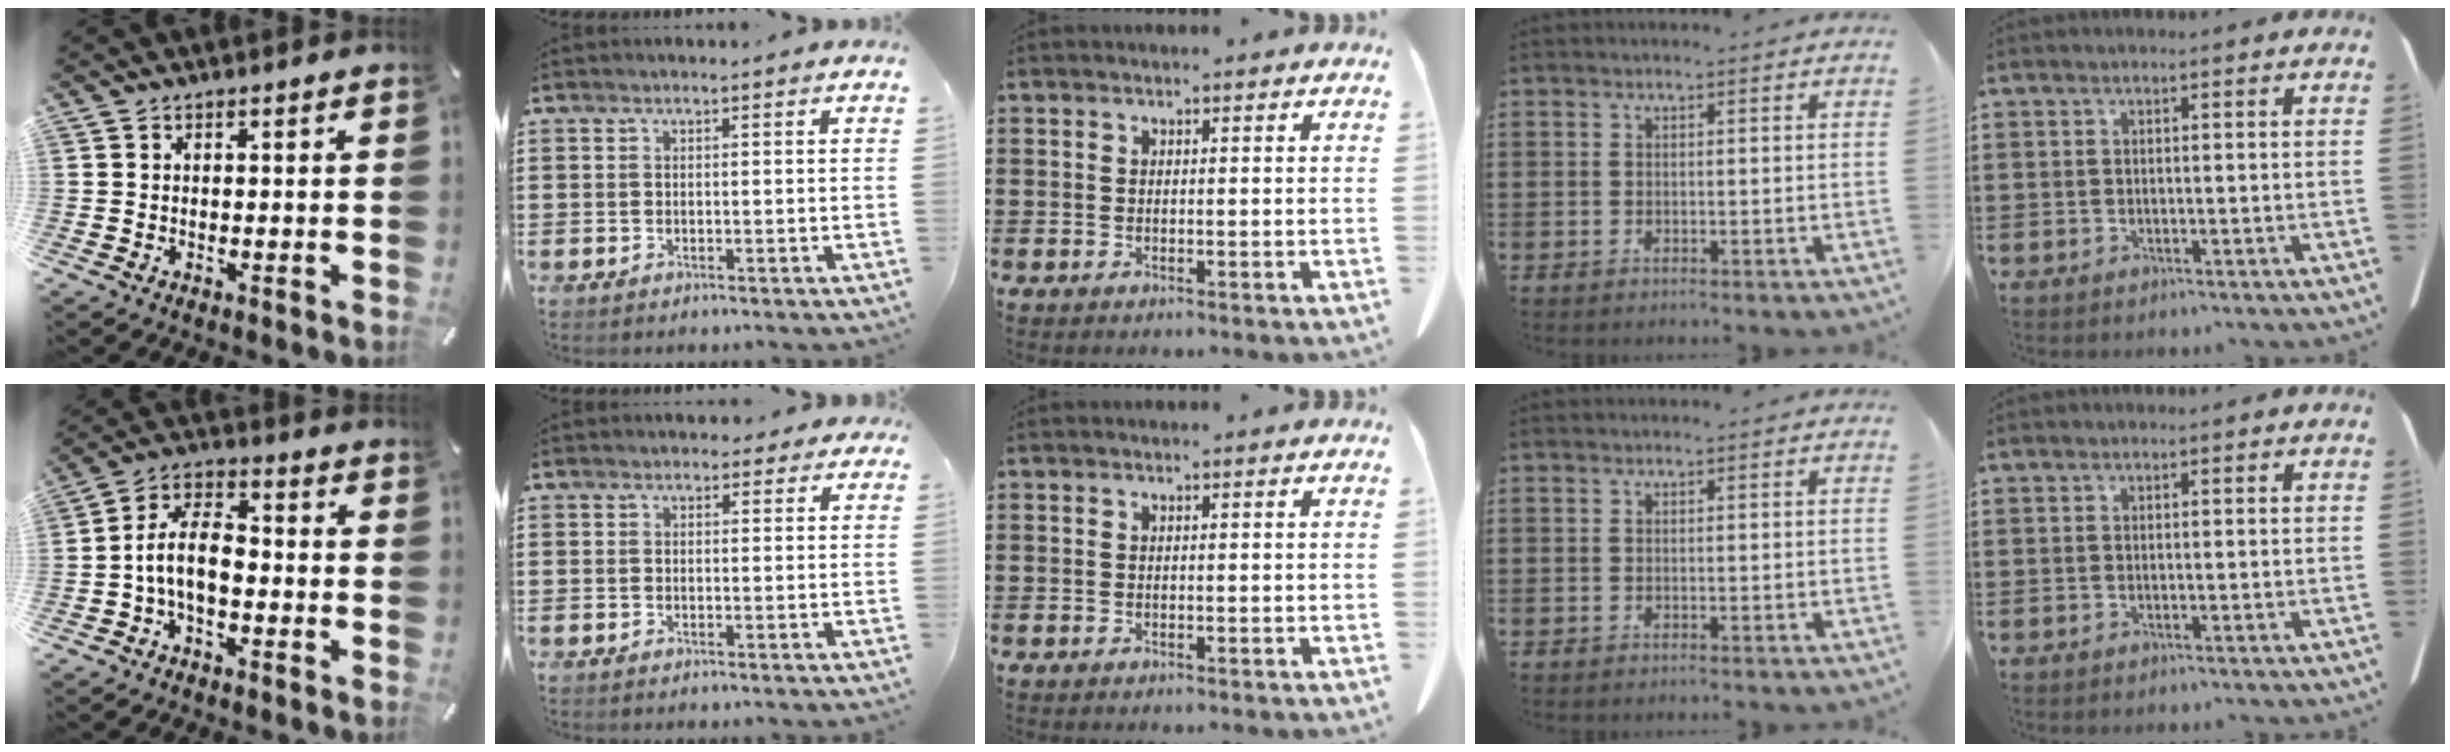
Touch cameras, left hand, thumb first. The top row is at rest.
{"thumb": {"total": 9.1, "force": [-2.6, 5.0, 7.1], "torque": [-0.153, 0.013, -0.049]}, "index": {"total": 1.4, "force": [1.1, 0.8, 0.4], "torque": [-0.005, 0.005, 0.018]}}